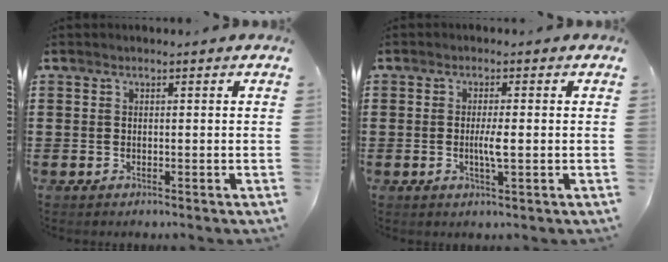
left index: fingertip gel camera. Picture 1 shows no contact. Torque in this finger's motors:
{"motor_torque": [0.29, 0.09, 0.07, 0.05]}